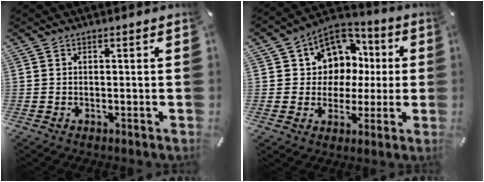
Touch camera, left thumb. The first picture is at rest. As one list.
[{"total": 10.1, "force": [2.1, 9.6, 2.3], "torque": [-0.045, -0.020, 0.047]}]